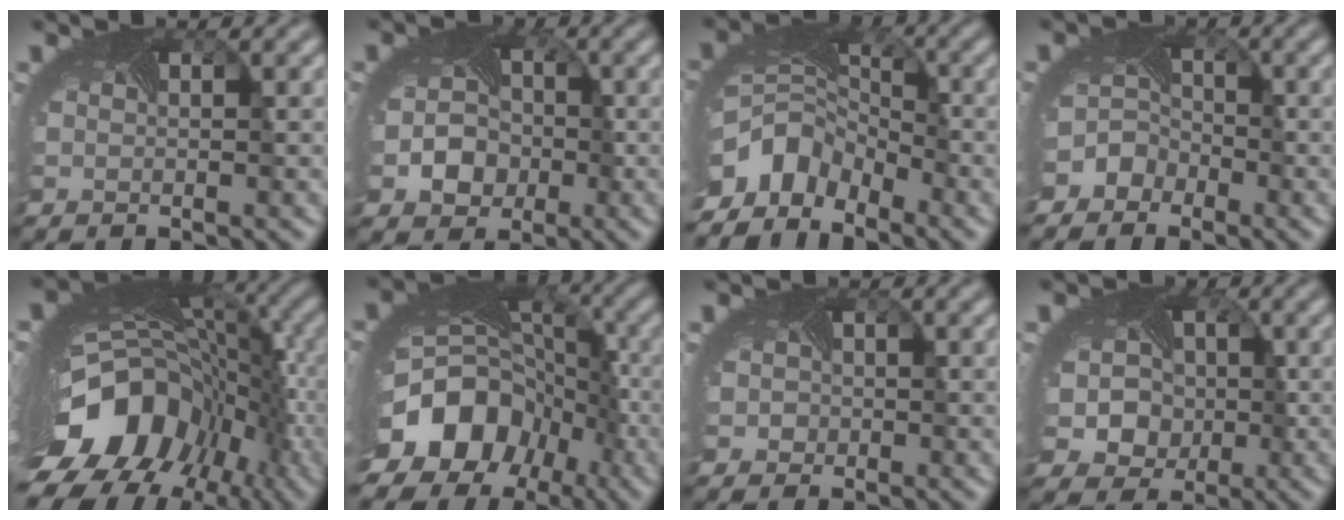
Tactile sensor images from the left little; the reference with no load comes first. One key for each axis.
{"total": 4.7, "fx": -1.2, "fy": 4.0, "fz": 2.2, "tx": -0.022, "ty": -0.005, "tz": -0.013}
{"total": 6.7, "fx": -4.6, "fy": 4.1, "fz": 2.6, "tx": -0.054, "ty": -0.014, "tz": -0.086}
{"total": 4.0, "fx": -2.6, "fy": 2.9, "fz": 0.5, "tx": 0.024, "ty": 0.004, "tz": -0.047}
{"total": 16.8, "fx": -5.8, "fy": 11.5, "fz": 10.8, "tx": -0.209, "ty": -0.039, "tz": -0.078}
{"total": 15.5, "fx": -7.0, "fy": 11.8, "fz": 7.3, "tx": -0.136, "ty": -0.028, "tz": -0.115}
{"total": 1.8, "fx": -0.1, "fy": 1.7, "fz": 0.6, "tx": 0.003, "ty": 0.005, "tz": -0.007}
{"total": 9.2, "fx": -1.2, "fy": 8.0, "fz": 4.5, "tx": -0.065, "ty": -0.005, "tz": -0.040}